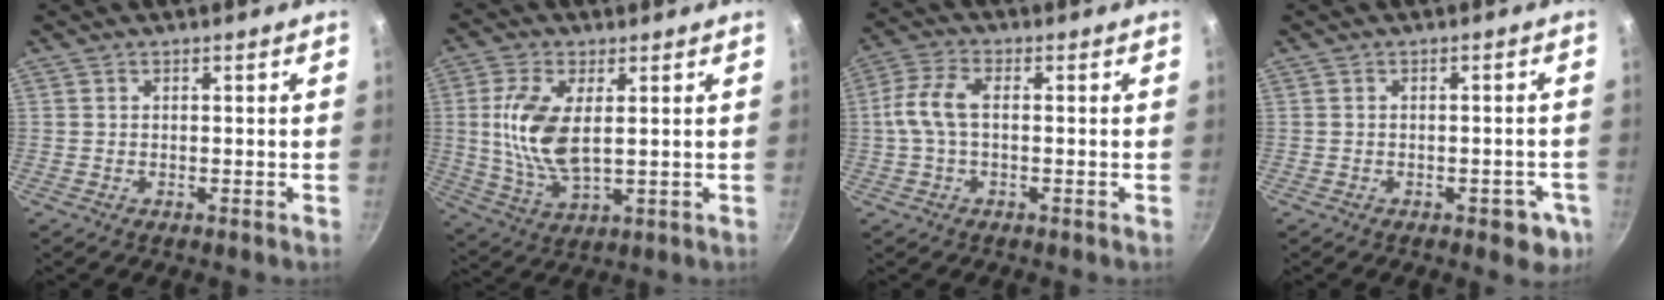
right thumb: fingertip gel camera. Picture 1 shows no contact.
{"total": 12.0, "force": [1.5, 5.7, 10.4], "torque": [-0.220, -0.012, 0.039]}
{"total": 6.8, "force": [0.1, 3.5, 5.8], "torque": [-0.137, 0.020, -0.003]}
{"total": 4.5, "force": [-2.3, 2.2, 3.1], "torque": [-0.019, 0.015, -0.024]}